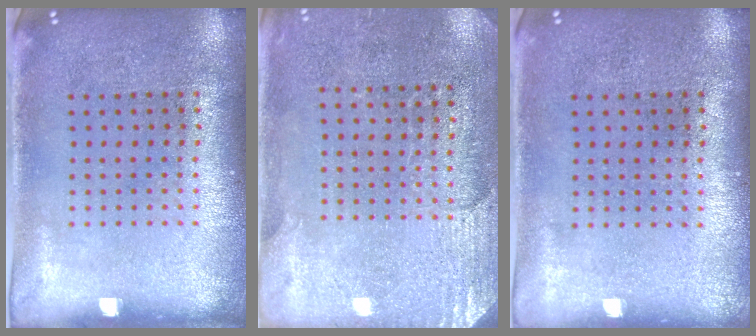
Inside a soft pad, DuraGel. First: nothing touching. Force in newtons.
{"total": 2.8, "press": 2.6, "slide": 1.0}
{"total": 0.0}